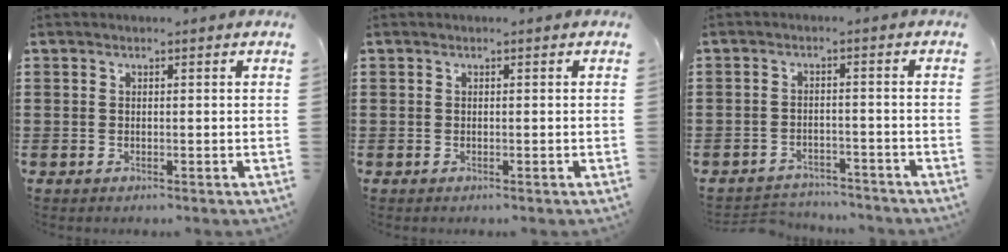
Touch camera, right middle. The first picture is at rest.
{"total": 0.0}
{"total": 2.9, "force": [-2.8, 0.5, -0.1], "torque": [-0.008, 0.000, -0.061]}